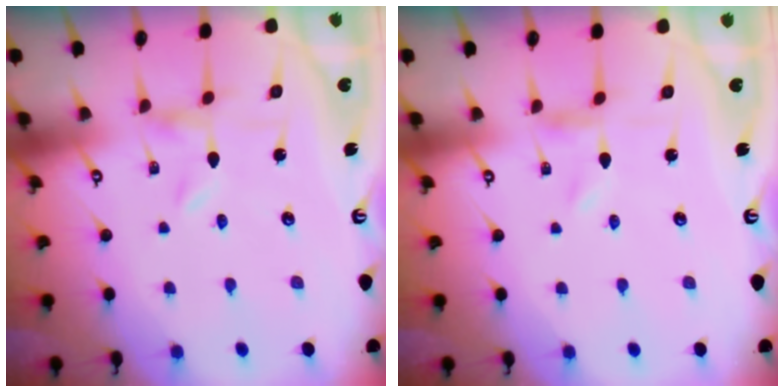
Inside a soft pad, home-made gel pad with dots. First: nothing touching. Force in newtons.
{"total": 0.0}